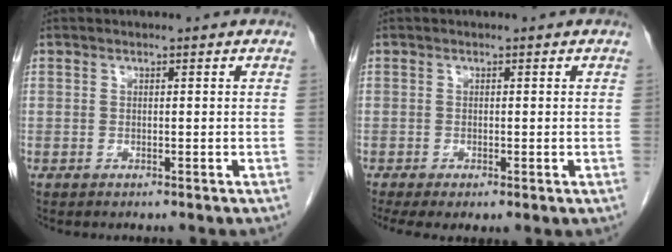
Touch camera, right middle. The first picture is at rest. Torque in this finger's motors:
{"motor_torque": [1.10, -1.04, 0.17, 0.07]}